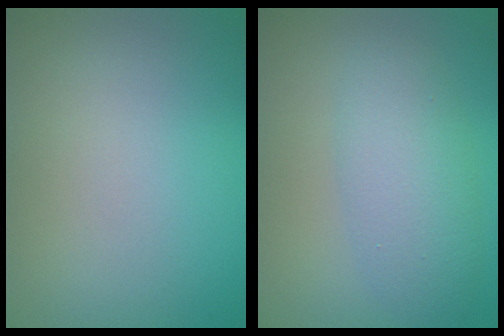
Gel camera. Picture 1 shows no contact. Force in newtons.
{"total": 4.0, "press": 4.0, "slide": 0.2}